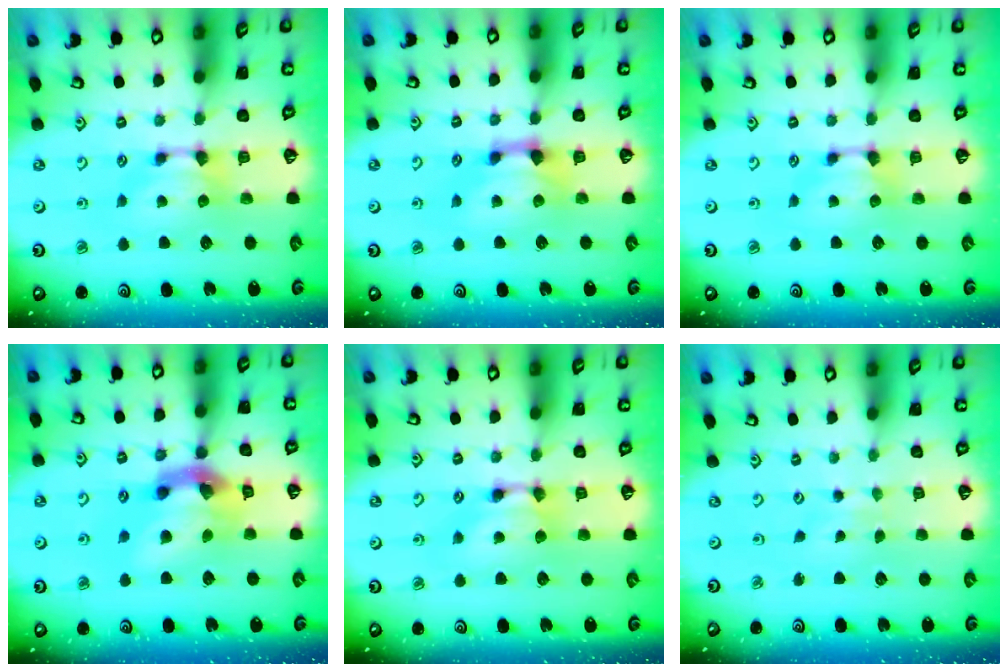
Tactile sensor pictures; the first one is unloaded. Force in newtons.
{"total": 1.9, "press": 1.3, "slide": 1.4}
{"total": 0.0}
{"total": 8.8, "press": 8.4, "slide": 2.7}
{"total": 1.6, "press": 1.5, "slide": 0.1}
{"total": 2.7, "press": 2.6, "slide": 0.4}